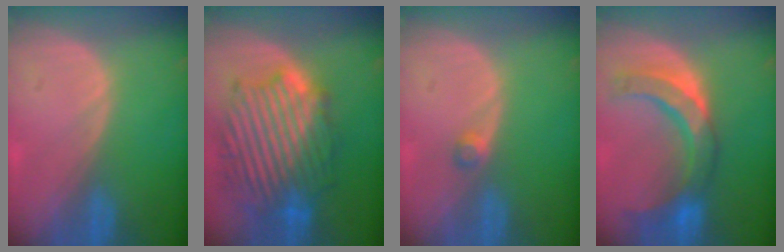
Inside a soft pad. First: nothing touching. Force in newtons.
{"total": 13.3, "press": 13.3, "slide": 1.1}
{"total": 1.6, "press": 1.4, "slide": 0.9}
{"total": 9.0, "press": 8.8, "slide": 1.8}